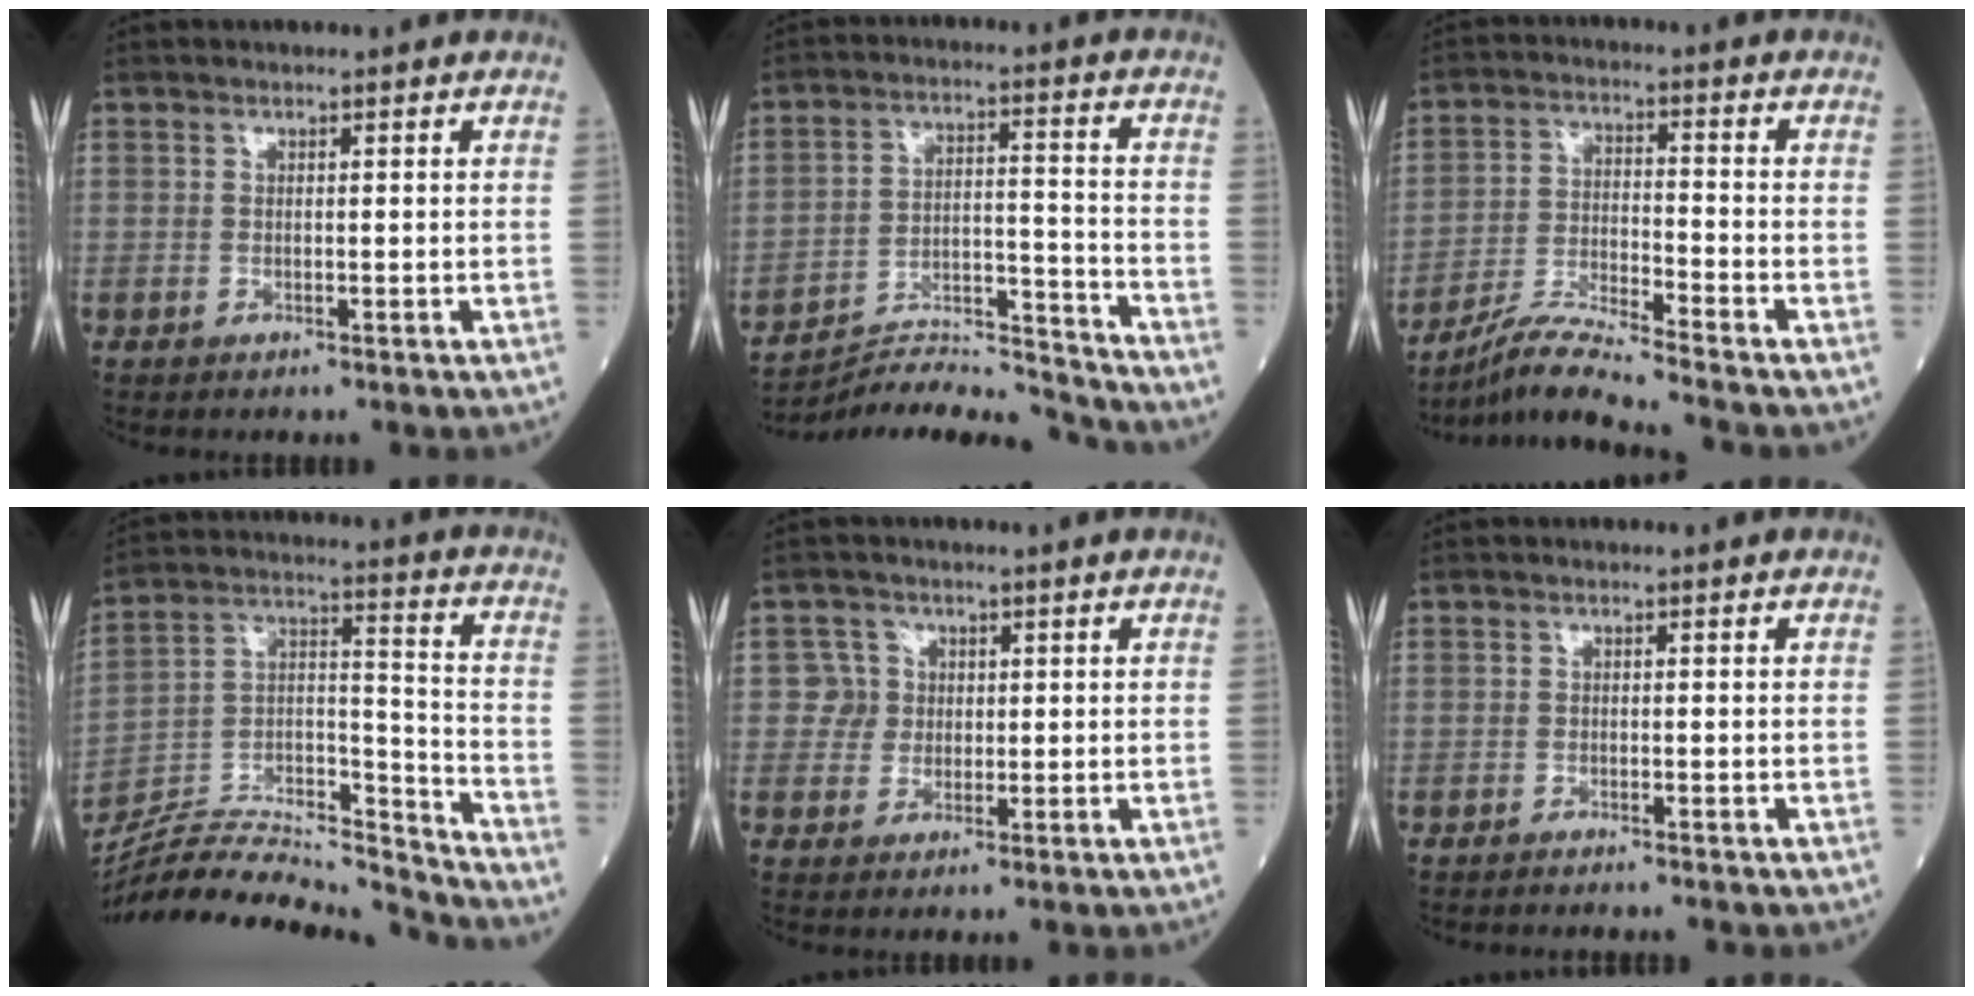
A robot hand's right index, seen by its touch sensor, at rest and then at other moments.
{"total": 14.1, "force": [-14.0, -1.4, 1.0], "torque": [-0.024, 0.024, -0.232]}
{"total": 8.2, "force": [-7.5, -1.9, 2.8], "torque": [-0.062, -0.017, -0.140]}
{"total": 22.1, "force": [-21.2, 1.4, 6.1], "torque": [-0.129, 0.027, -0.353]}
{"total": 3.2, "force": [0.5, 3.2, 0.0], "torque": [0.012, 0.006, 0.006]}
{"total": 1.6, "force": [-1.5, -0.1, 0.5], "torque": [-0.008, 0.000, -0.019]}